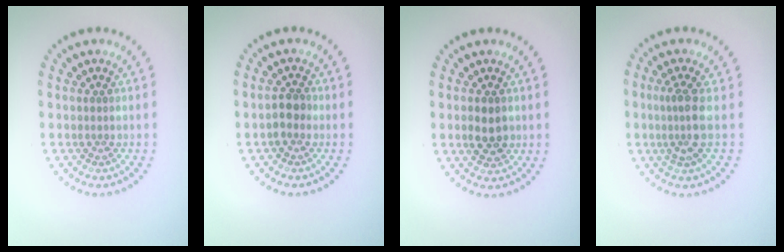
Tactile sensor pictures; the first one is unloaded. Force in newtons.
{"total": 1.9, "press": 1.7, "slide": 0.8}
{"total": 2.6, "press": 2.6, "slide": 0.1}
{"total": 2.6, "press": 1.9, "slide": 1.8}